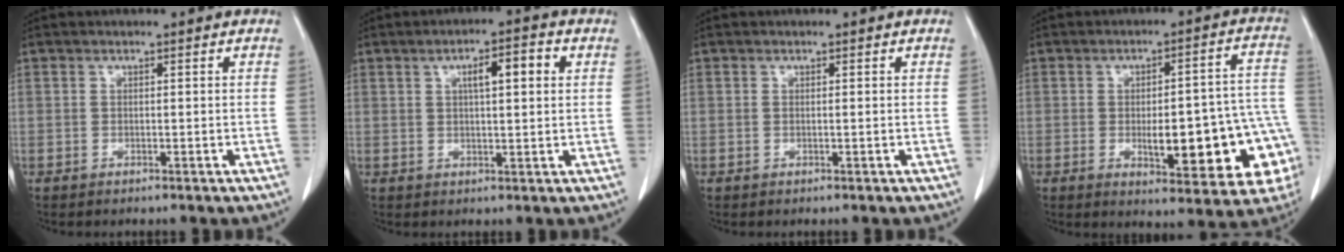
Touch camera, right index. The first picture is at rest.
{"total": 6.4, "force": [1.9, 1.7, 5.9], "torque": [-0.099, 0.015, 0.032]}
{"total": 0.9, "force": [-0.1, 0.3, 0.8], "torque": [-0.027, 0.005, 0.004]}
{"total": 20.1, "force": [-4.9, 5.8, 18.7], "torque": [-0.161, 0.035, -0.040]}